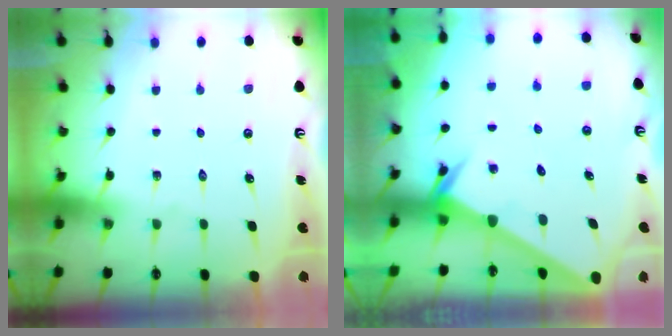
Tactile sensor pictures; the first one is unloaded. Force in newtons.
{"total": 2.7, "press": 2.7, "slide": 0.3}